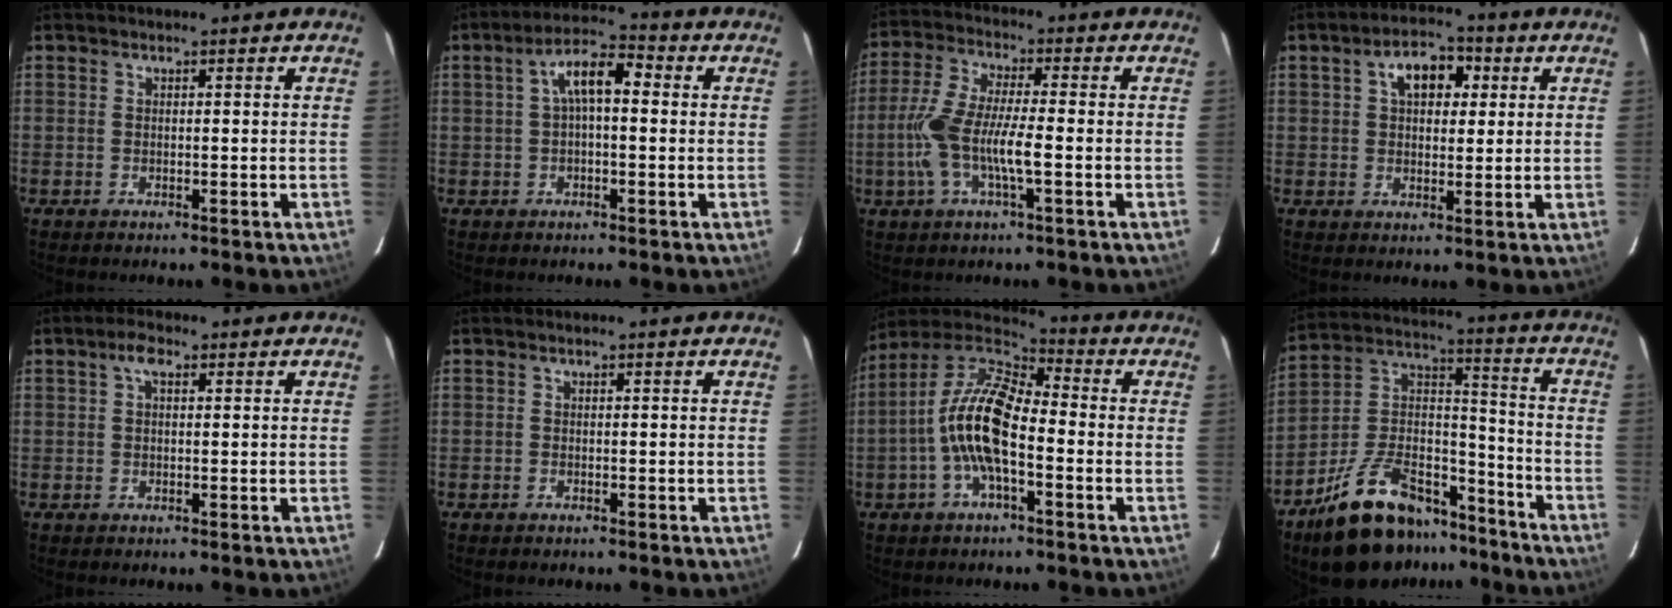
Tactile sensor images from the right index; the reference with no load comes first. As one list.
[{"total": 6.8, "force": [0.8, 2.6, 6.2], "torque": [-0.115, 0.024, 0.013]}, {"total": 11.5, "force": [-2.6, 2.3, 10.9], "torque": [-0.233, -0.002, -0.050]}, {"total": 7.4, "force": [2.5, 4.4, 5.4], "torque": [-0.088, 0.028, 0.042]}, {"total": 2.5, "force": [0.9, 1.2, 2.0], "torque": [-0.037, 0.010, 0.013]}, {"total": 0.6, "force": [-0.5, 0.3, 0.0], "torque": [-0.001, 0.002, -0.009]}, {"total": 13.6, "force": [-3.0, 5.1, 12.2], "torque": [-0.245, 0.009, -0.065]}, {"total": 21.7, "force": [-15.3, 10.3, 11.3], "torque": [-0.221, 0.045, -0.237]}]